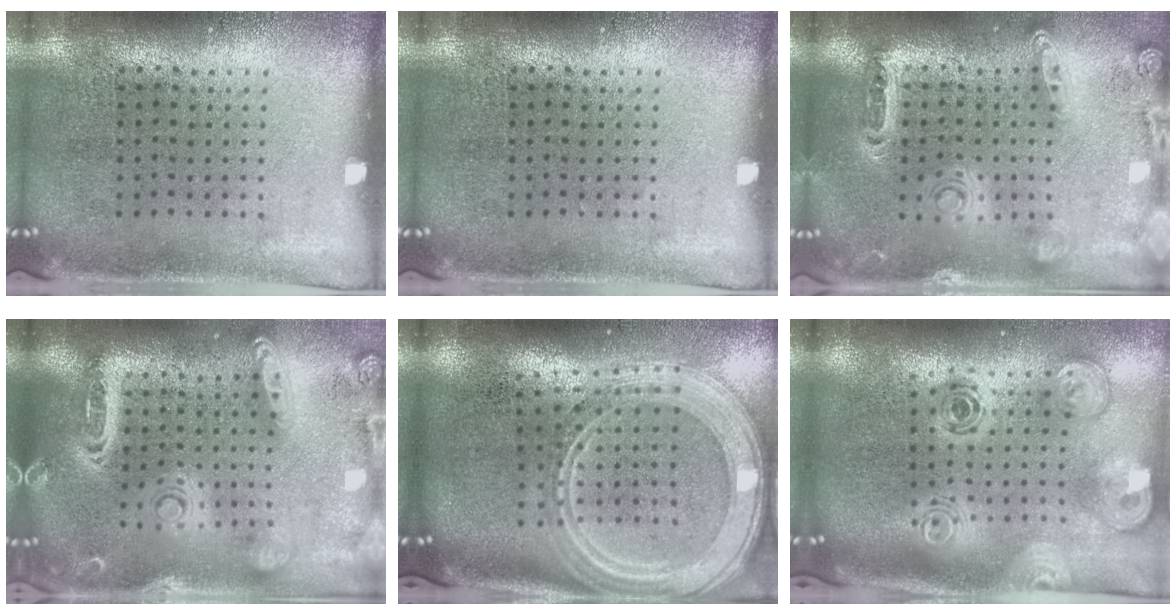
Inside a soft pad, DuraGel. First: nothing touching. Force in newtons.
{"total": 0.0}
{"total": 1.4, "press": 1.4, "slide": 0.3}
{"total": 2.7, "press": 2.3, "slide": 1.4}
{"total": 3.1, "press": 2.5, "slide": 1.8}
{"total": 2.1, "press": 1.8, "slide": 1.1}